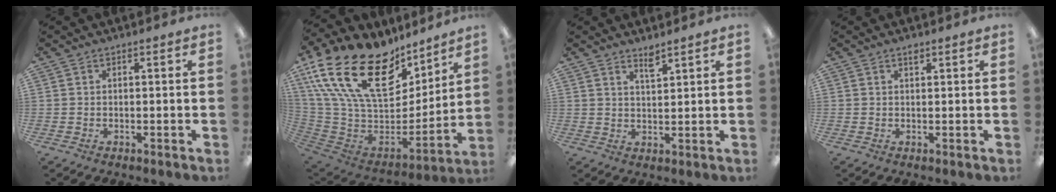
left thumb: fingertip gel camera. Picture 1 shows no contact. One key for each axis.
{"total": 27.4, "fx": 14.7, "fy": 15.5, "fz": 17.2, "tx": -0.324, "ty": -0.097, "tz": 0.280}
{"total": 3.2, "fx": 2.9, "fy": 0.5, "fz": 1.3, "tx": -0.015, "ty": -0.016, "tz": 0.049}
{"total": 1.1, "fx": 0.9, "fy": 0.4, "fz": 0.5, "tx": -0.005, "ty": -0.003, "tz": 0.015}